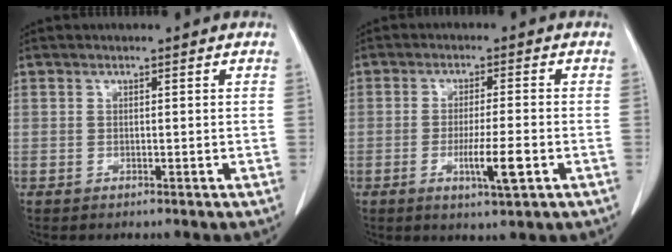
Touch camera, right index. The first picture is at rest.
{"total": 6.1, "force": [-2.1, 0.1, 5.7], "torque": [-0.099, -0.010, -0.032]}